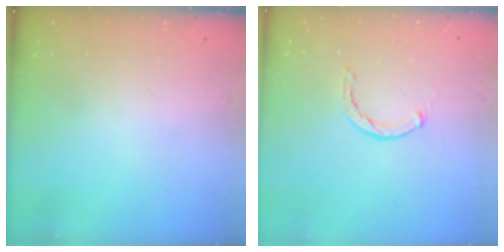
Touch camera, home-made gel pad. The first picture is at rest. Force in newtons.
{"total": 1.1, "press": 1.1, "slide": 0.2}